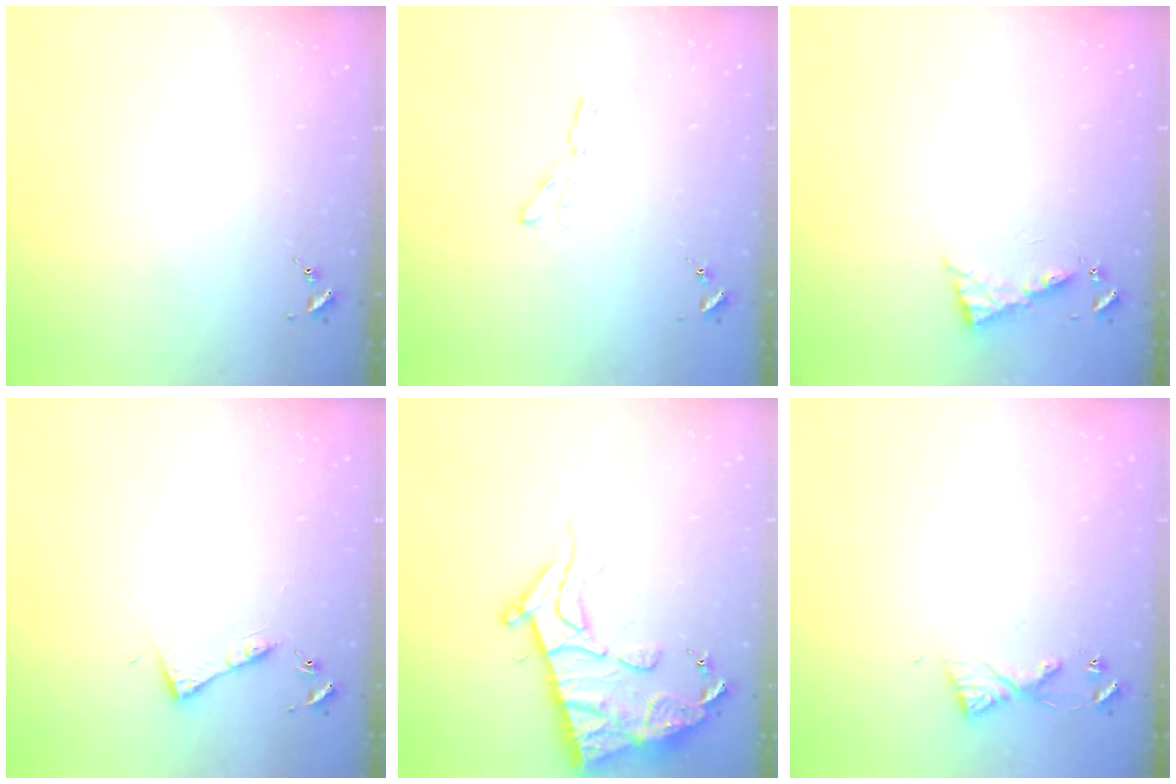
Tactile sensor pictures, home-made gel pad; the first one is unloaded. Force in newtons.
{"total": 2.4, "press": 2.4, "slide": 0.2}
{"total": 6.4, "press": 6.4, "slide": 0.5}
{"total": 6.1, "press": 6.0, "slide": 0.8}
{"total": 14.8, "press": 14.7, "slide": 1.4}
{"total": 5.4, "press": 5.4, "slide": 0.5}